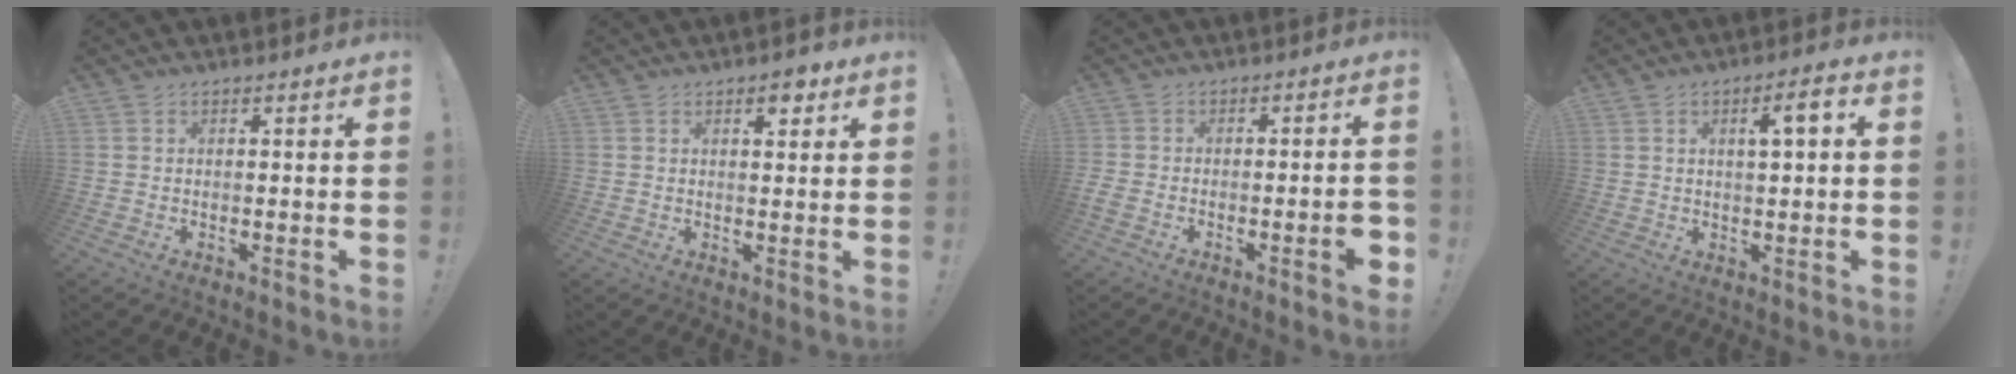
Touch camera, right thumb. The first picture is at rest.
{"total": 4.0, "force": [2.5, 1.9, 2.4], "torque": [-0.013, -0.015, 0.037]}
{"total": 5.8, "force": [-3.0, 1.5, 4.8], "torque": [-0.086, 0.008, -0.047]}
{"total": 5.1, "force": [1.5, 0.9, 4.8], "torque": [-0.069, -0.004, 0.018]}